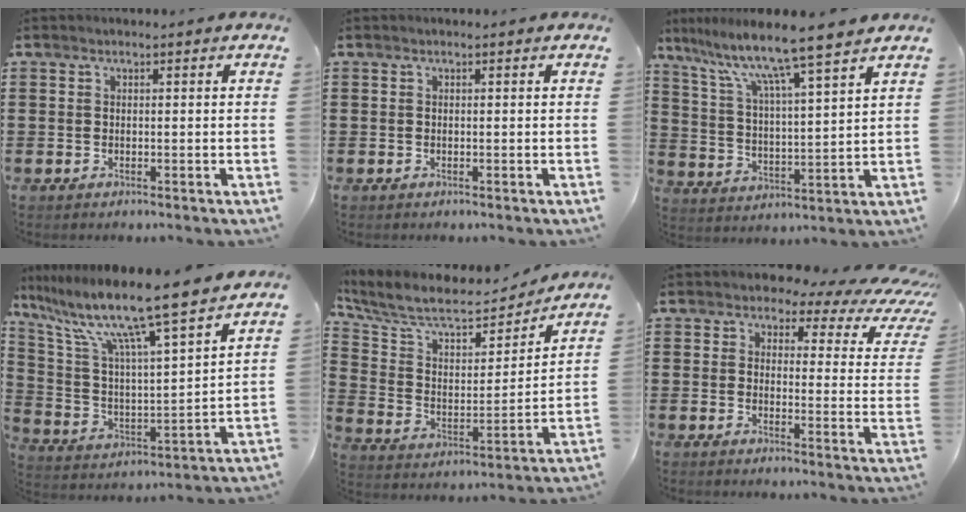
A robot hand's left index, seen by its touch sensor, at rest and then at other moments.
{"total": 0.0}
{"total": 9.4, "force": [7.8, -0.5, 5.2], "torque": [-0.130, -0.050, 0.127]}
{"total": 11.8, "force": [9.6, -0.5, 6.8], "torque": [-0.170, -0.072, 0.154]}
{"total": 9.4, "force": [7.8, 2.6, 4.6], "torque": [-0.123, -0.042, 0.133]}
{"total": 4.5, "force": [3.4, 2.1, 2.2], "torque": [-0.048, -0.014, 0.051]}